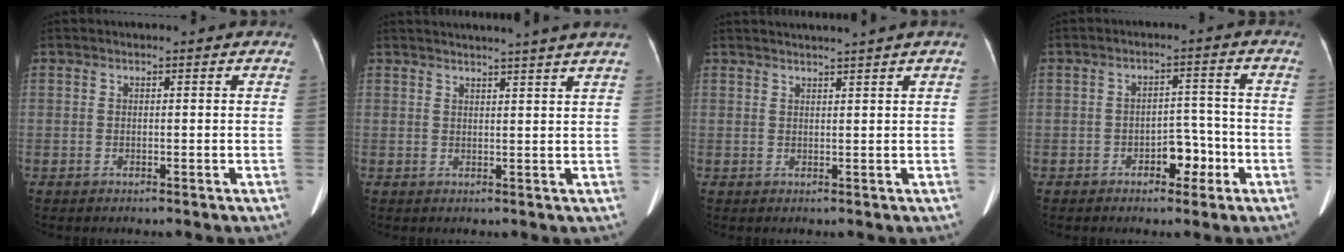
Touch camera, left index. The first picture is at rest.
{"total": 8.9, "force": [8.0, -1.8, 3.4], "torque": [-0.038, 0.000, 0.085]}
{"total": 4.2, "force": [3.5, -1.4, 1.7], "torque": [-0.018, 0.014, 0.047]}
{"total": 4.5, "force": [-2.3, 2.5, 2.9], "torque": [-0.036, 0.015, -0.035]}